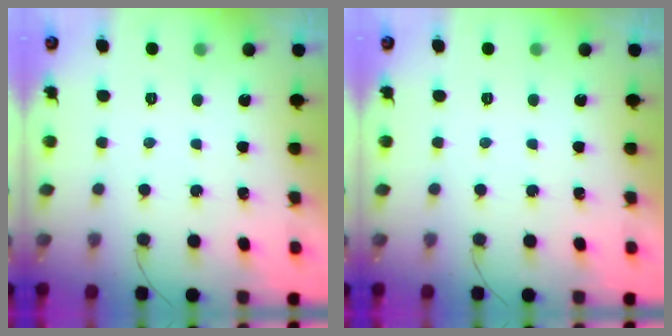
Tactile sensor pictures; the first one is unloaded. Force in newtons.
{"total": 0.0}